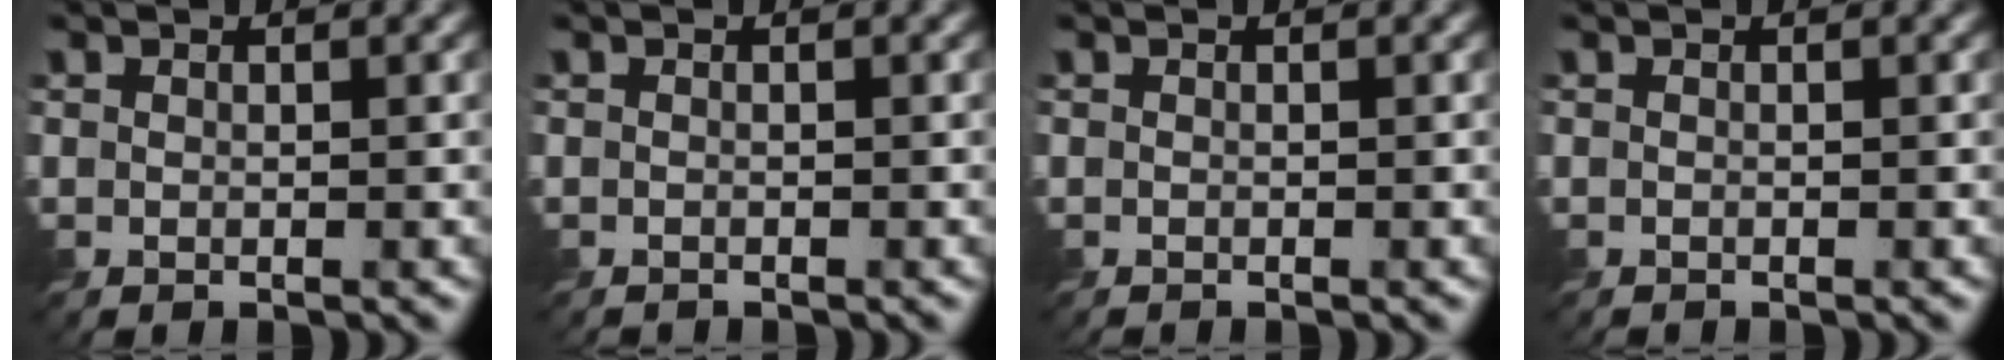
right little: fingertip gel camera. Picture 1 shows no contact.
{"total": 0.0}
{"total": 0.0}
{"total": 0.0}